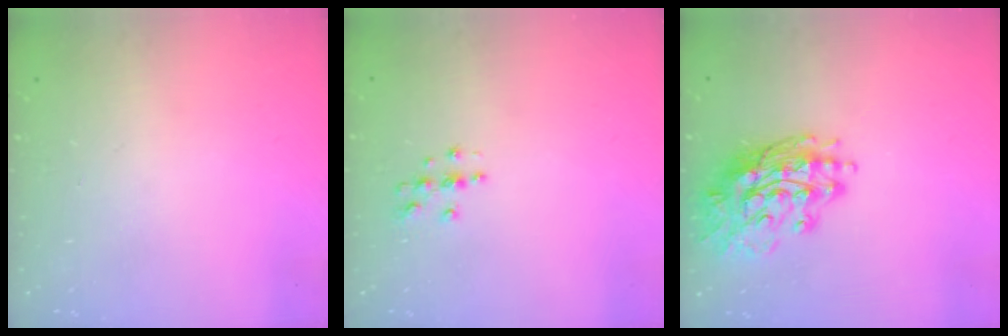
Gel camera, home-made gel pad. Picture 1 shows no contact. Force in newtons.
{"total": 3.8, "press": 3.8, "slide": 0.5}
{"total": 16.9, "press": 16.8, "slide": 1.2}